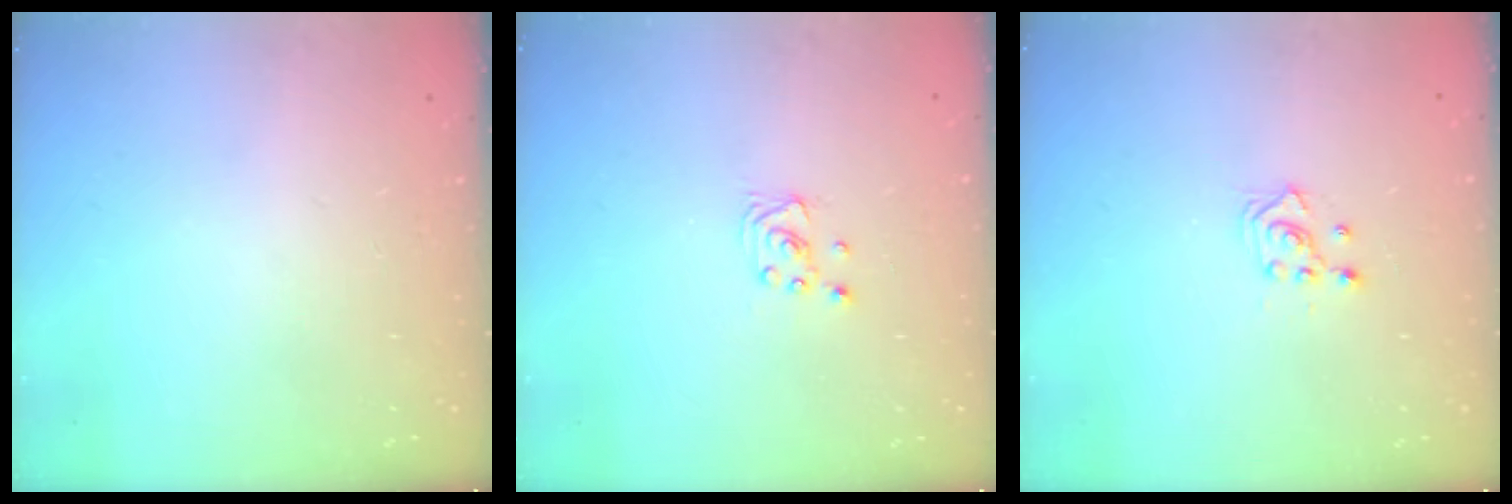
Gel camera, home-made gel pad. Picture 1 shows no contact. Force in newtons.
{"total": 2.3, "press": 2.3, "slide": 0.2}
{"total": 2.6, "press": 2.4, "slide": 1.0}